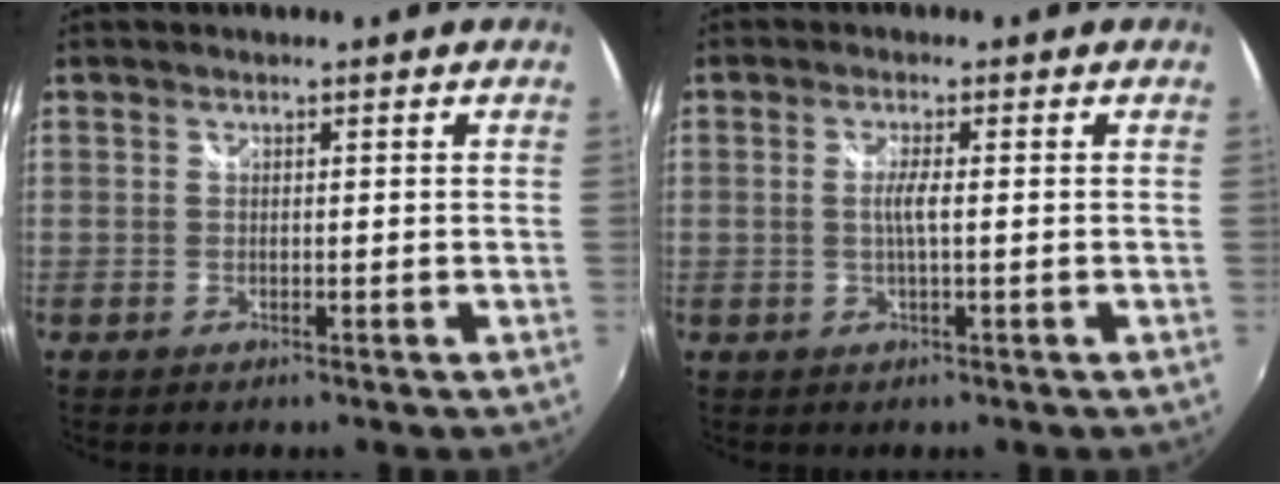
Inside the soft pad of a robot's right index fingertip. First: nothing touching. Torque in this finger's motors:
{"motor_torque": [0.34, 0.01, 0.32, 0.07]}